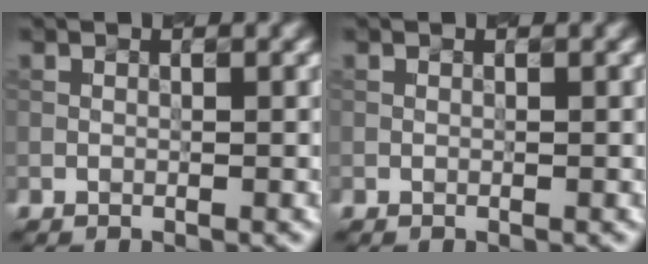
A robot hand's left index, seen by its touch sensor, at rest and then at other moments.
{"total": 0.0}